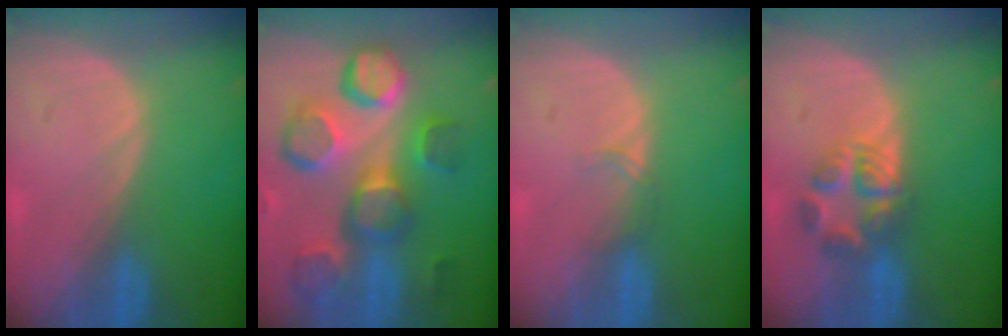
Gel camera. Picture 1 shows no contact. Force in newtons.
{"total": 12.6, "press": 11.1, "slide": 6.0}
{"total": 1.3, "press": 1.2, "slide": 0.2}
{"total": 5.6, "press": 5.5, "slide": 1.0}